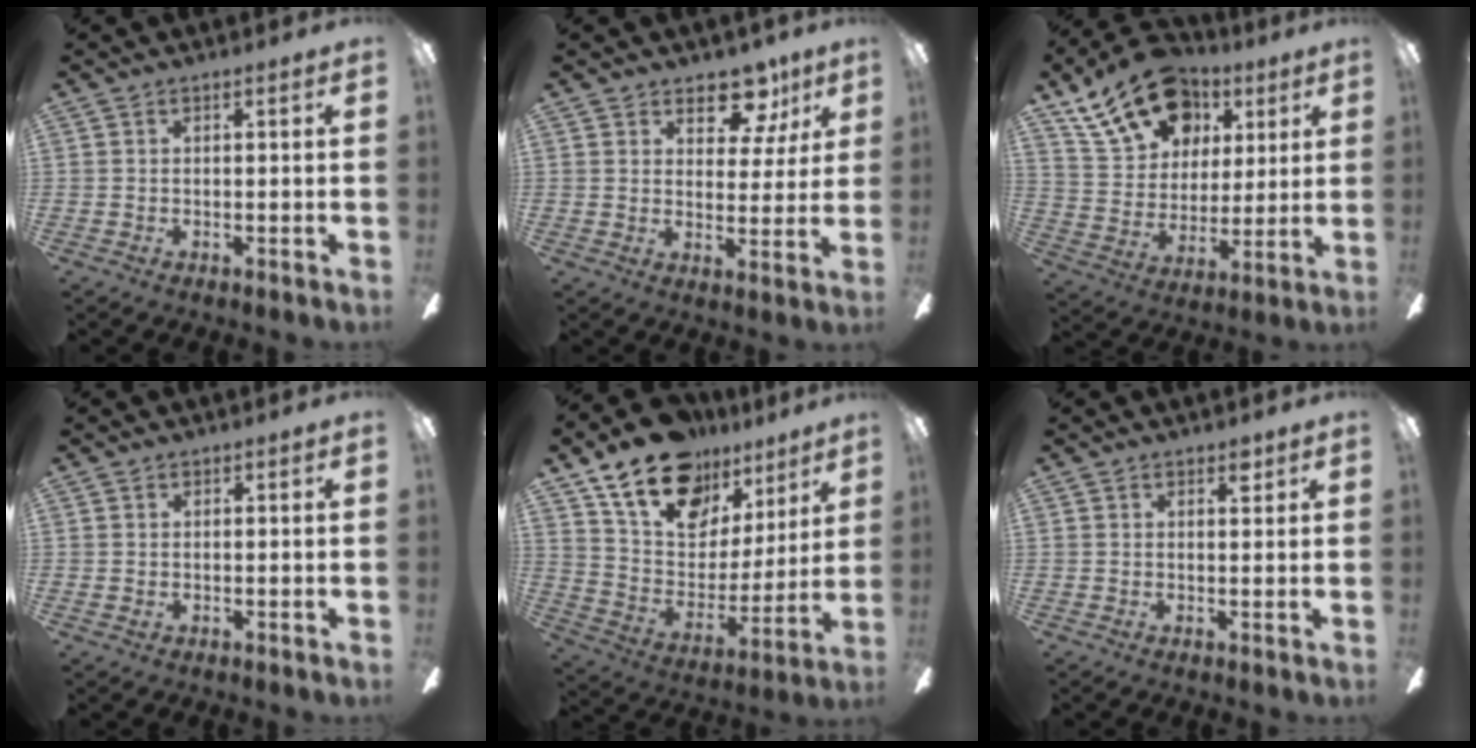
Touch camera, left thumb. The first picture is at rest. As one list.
[{"total": 10.7, "force": [7.0, 6.2, 5.2], "torque": [-0.060, -0.035, 0.122]}, {"total": 19.9, "force": [12.1, 13.0, 8.9], "torque": [-0.155, -0.055, 0.224]}, {"total": 0.5, "force": [0.2, 0.4, 0.1], "torque": [-0.003, 0.003, 0.004]}, {"total": 20.6, "force": [14.5, 11.6, 8.9], "torque": [-0.152, -0.086, 0.263]}, {"total": 2.3, "force": [1.7, 1.1, 1.1], "torque": [-0.001, -0.007, 0.025]}]